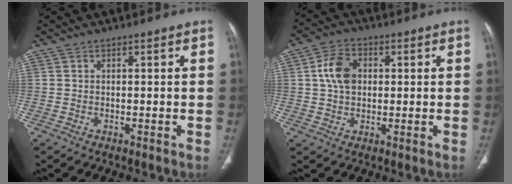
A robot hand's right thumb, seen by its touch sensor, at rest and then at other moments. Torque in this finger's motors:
{"motor_torque": [1.23, 1.07, 0.82, -0.04, 0.26]}